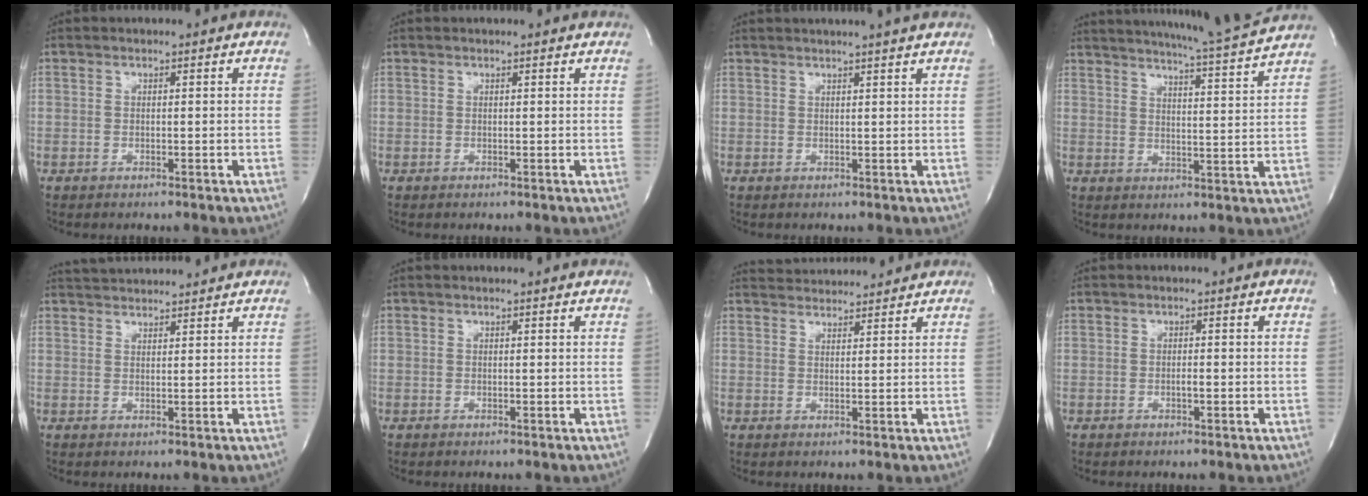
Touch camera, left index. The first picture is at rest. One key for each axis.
{"total": 0.9, "fx": 0.8, "fy": -0.1, "fz": 0.2, "tx": -0.012, "ty": -0.002, "tz": 0.009}
{"total": 4.9, "fx": 4.3, "fy": -0.9, "fz": 2.2, "tx": -0.030, "ty": 0.009, "tz": 0.046}
{"total": 15.0, "fx": 13.9, "fy": -1.7, "fz": 5.5, "tx": -0.096, "ty": -0.046, "tz": 0.184}
{"total": 7.3, "fx": 7.1, "fy": 0.4, "fz": 1.7, "tx": -0.034, "ty": 0.031, "tz": 0.105}
{"total": 1.5, "fx": 1.4, "fy": -0.2, "fz": 0.4, "tx": -0.016, "ty": -0.001, "tz": 0.013}
{"total": 7.6, "fx": 7.4, "fy": 0.7, "fz": 1.2, "tx": -0.025, "ty": 0.024, "tz": 0.105}
{"total": 0.7, "fx": -0.3, "fy": 0.0, "fz": 0.6, "tx": -0.011, "ty": -0.001, "tz": -0.007}